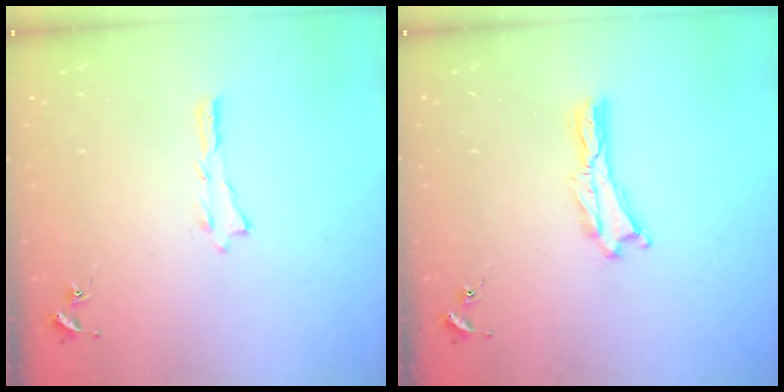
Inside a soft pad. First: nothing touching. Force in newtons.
{"total": 0.0}